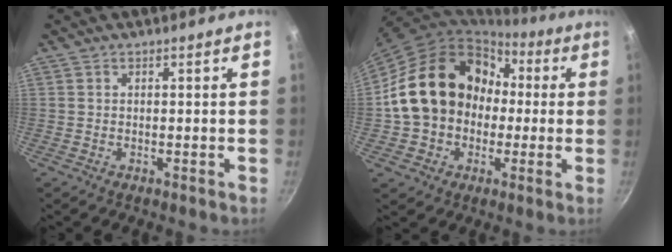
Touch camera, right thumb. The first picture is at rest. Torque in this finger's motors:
{"motor_torque": [0.86, 4.15, 1.74, -1.02, 0.58]}